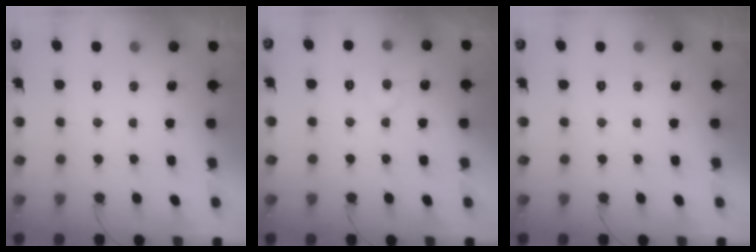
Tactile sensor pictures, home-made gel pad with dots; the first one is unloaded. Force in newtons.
{"total": 5.2, "press": 5.2, "slide": 0.2}
{"total": 0.0}